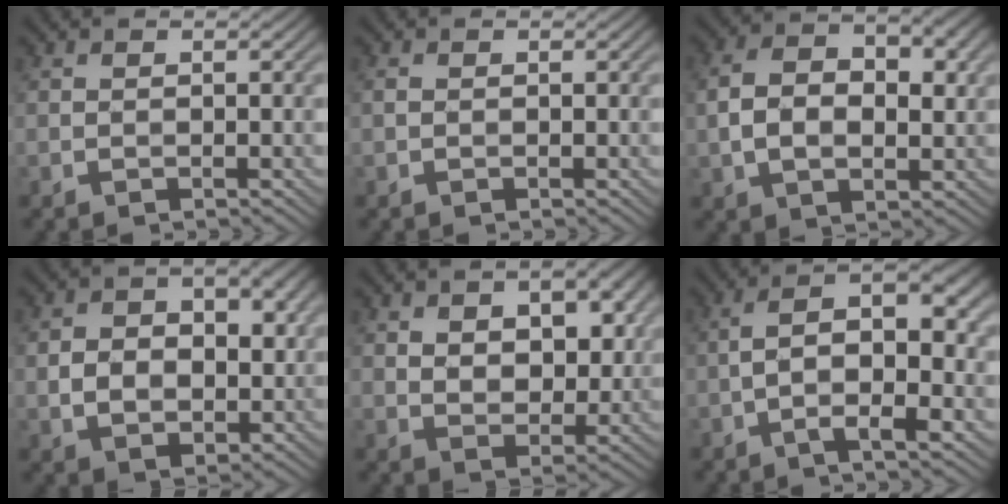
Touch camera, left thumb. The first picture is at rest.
{"total": 0.6, "force": [0.0, 0.5, 0.4], "torque": [-0.010, 0.002, -0.001]}
{"total": 9.3, "force": [0.8, 5.7, 7.3], "torque": [-0.144, -0.003, 0.012]}
{"total": 9.2, "force": [0.9, 6.3, 6.7], "torque": [-0.126, -0.008, 0.022]}
{"total": 9.5, "force": [2.8, 5.8, 7.1], "torque": [-0.115, -0.004, 0.043]}
{"total": 8.4, "force": [-1.1, 3.2, 7.7], "torque": [-0.129, 0.015, -0.023]}